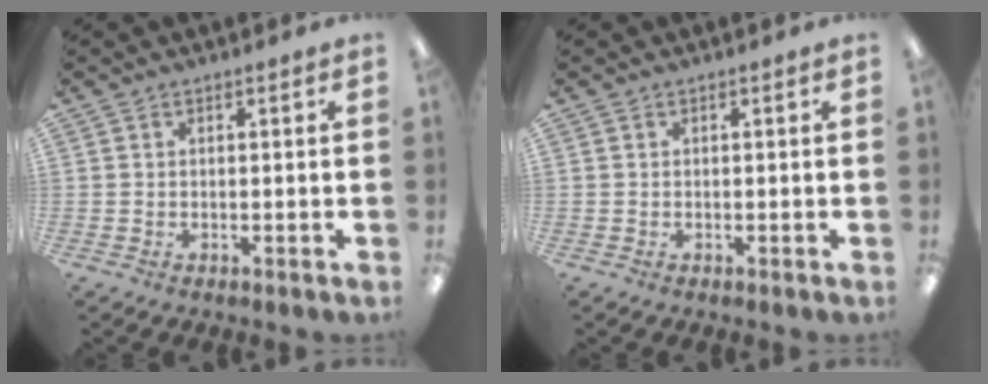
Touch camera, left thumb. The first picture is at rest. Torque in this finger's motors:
{"motor_torque": [0.01, 0.01, 0.00, 0.00, 0.00]}